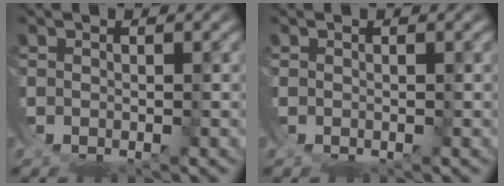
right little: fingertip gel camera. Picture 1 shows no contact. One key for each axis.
{"total": 0.0}